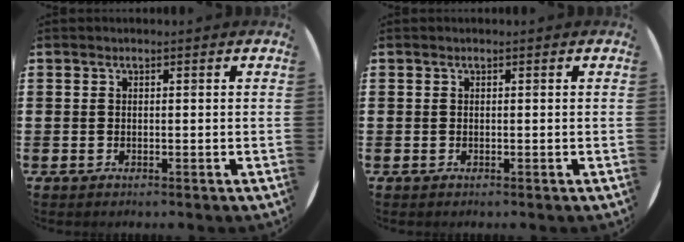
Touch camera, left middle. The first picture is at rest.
{"total": 0.0}